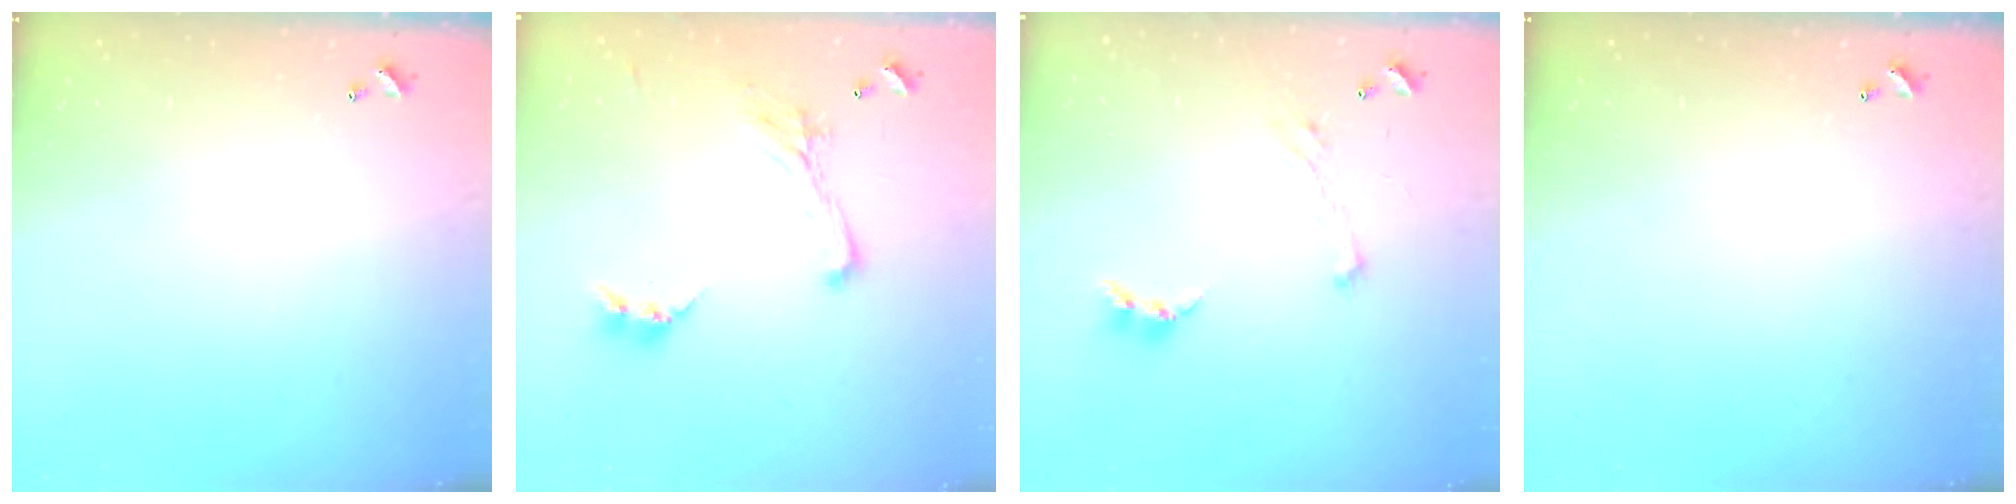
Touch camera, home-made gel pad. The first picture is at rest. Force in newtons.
{"total": 2.1, "press": 1.7, "slide": 1.2}
{"total": 1.8, "press": 1.7, "slide": 0.6}
{"total": 0.0}